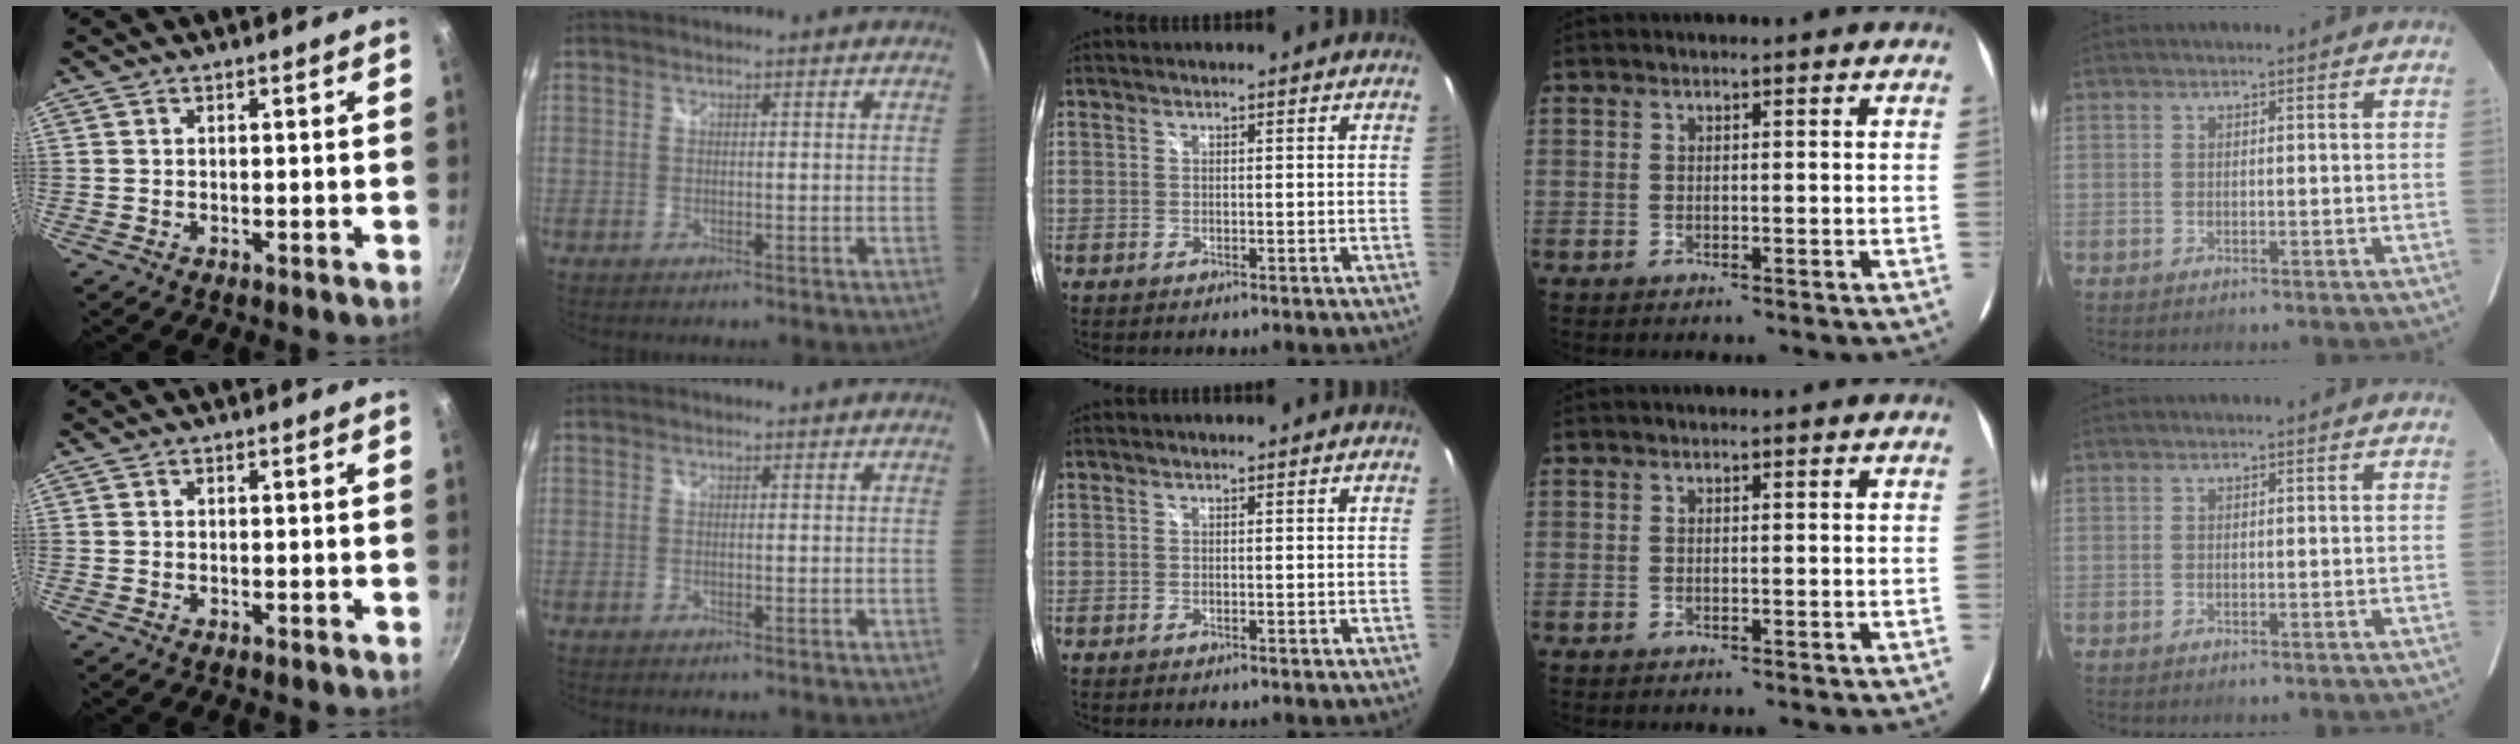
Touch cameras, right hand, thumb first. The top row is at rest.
{}